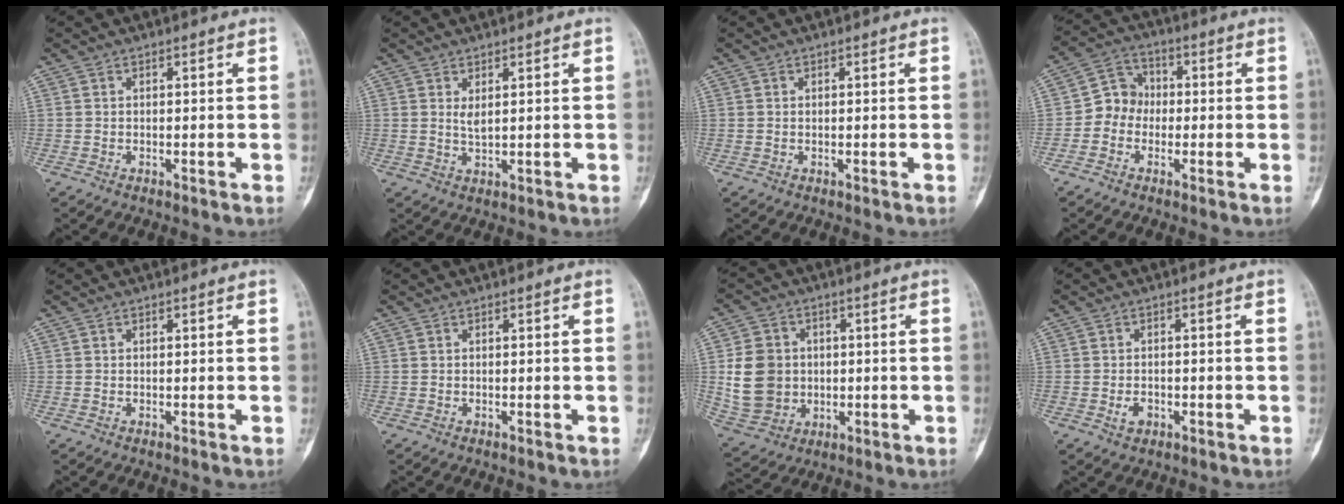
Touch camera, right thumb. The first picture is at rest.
{"total": 2.0, "force": [0.9, 0.7, 1.6], "torque": [-0.027, -0.011, 0.021]}
{"total": 0.0}
{"total": 6.4, "force": [-1.3, 5.7, 2.6], "torque": [-0.017, 0.026, -0.038]}
{"total": 0.0}
{"total": 0.0}
{"total": 11.8, "force": [0.5, 10.2, 5.9], "torque": [-0.089, 0.002, 0.021]}
{"total": 2.4, "force": [-0.8, 1.7, 1.4], "torque": [-0.019, 0.003, -0.011]}